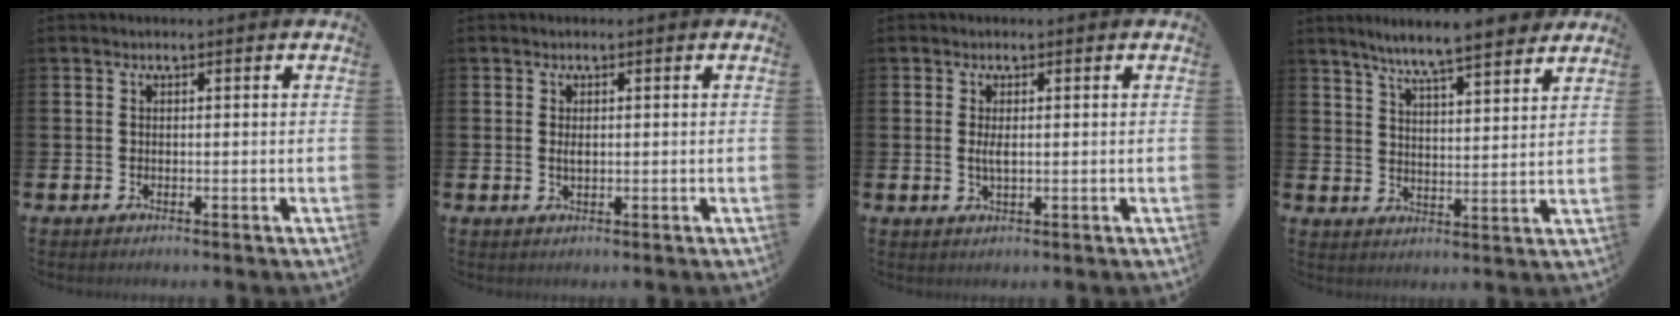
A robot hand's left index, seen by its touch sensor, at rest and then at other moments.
{"total": 1.0, "force": [0.2, 0.4, 0.9], "torque": [-0.015, 0.002, 0.001]}
{"total": 1.8, "force": [0.2, 0.6, 1.7], "torque": [-0.029, 0.001, 0.001]}
{"total": 7.5, "force": [7.0, 0.4, 2.6], "torque": [-0.071, -0.037, 0.122]}